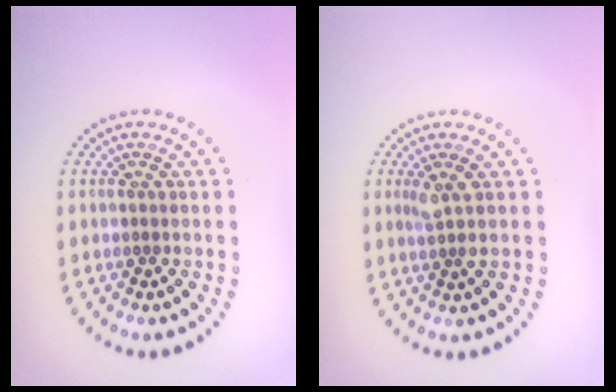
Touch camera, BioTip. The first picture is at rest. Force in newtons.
{"total": 1.6, "press": 1.3, "slide": 1.0}